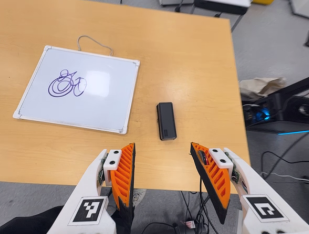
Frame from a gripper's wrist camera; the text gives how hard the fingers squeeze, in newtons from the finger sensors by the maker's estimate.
{"total": 0.0}